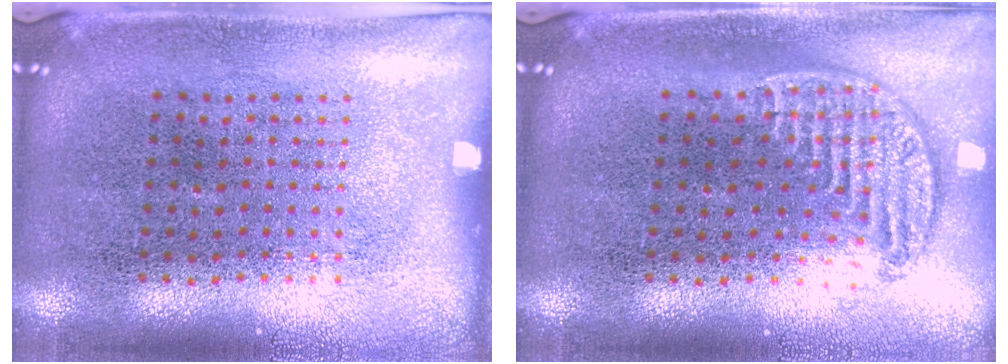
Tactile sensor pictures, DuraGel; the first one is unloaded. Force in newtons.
{"total": 1.2, "press": 1.0, "slide": 0.6}